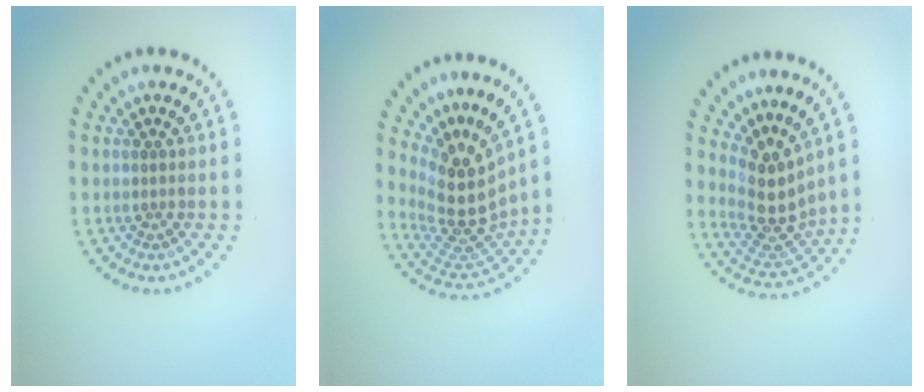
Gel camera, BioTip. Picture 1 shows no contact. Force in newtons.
{"total": 5.0, "press": 3.6, "slide": 3.5}
{"total": 4.3, "press": 3.1, "slide": 2.9}